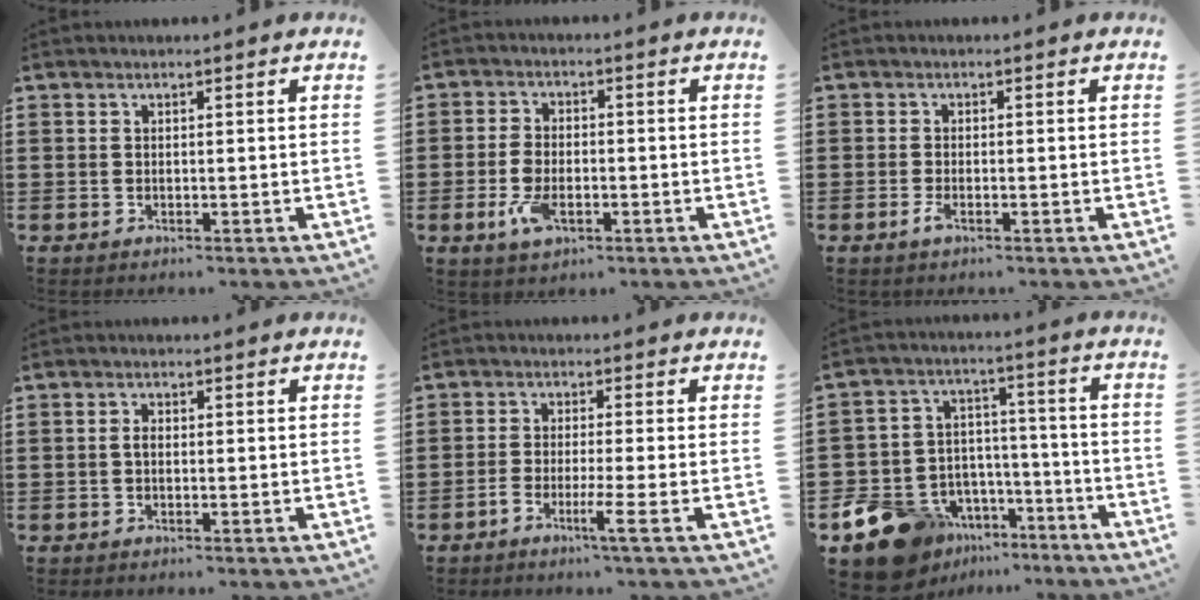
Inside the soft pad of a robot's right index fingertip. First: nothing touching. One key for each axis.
{"total": 4.9, "fx": -1.6, "fy": 2.8, "fz": 3.7, "tx": -0.099, "ty": -0.007, "tz": -0.037}
{"total": 1.7, "fx": -0.9, "fy": 0.4, "fz": 1.4, "tx": -0.040, "ty": -0.008, "tz": -0.021}
{"total": 1.6, "fx": -0.3, "fy": 0.9, "fz": 1.3, "tx": -0.033, "ty": 0.000, "tz": -0.008}
{"total": 3.6, "fx": -2.1, "fy": -0.1, "fz": 3.0, "tx": -0.056, "ty": -0.008, "tz": -0.040}
{"total": 12.3, "fx": -8.3, "fy": 8.4, "fz": 3.3, "tx": -0.109, "ty": 0.034, "tz": -0.151}